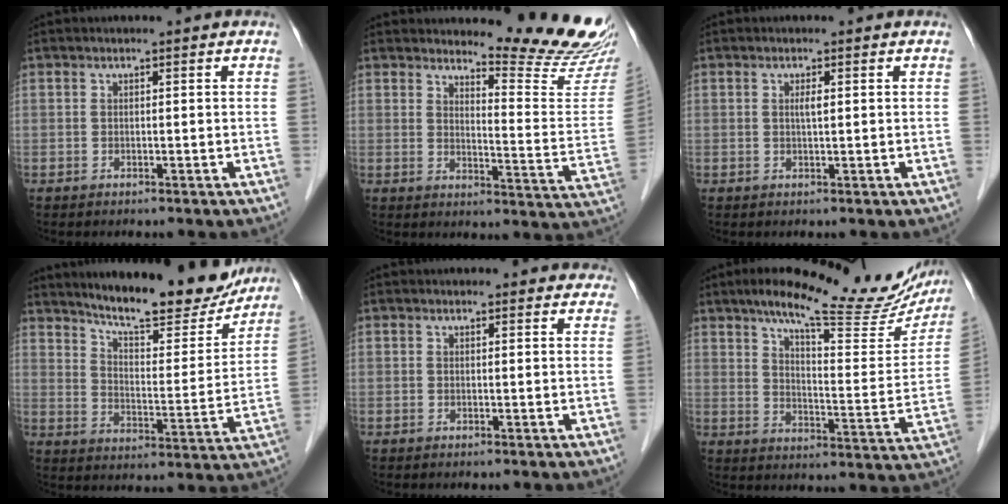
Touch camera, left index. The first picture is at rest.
{"total": 14.2, "force": [13.8, -1.0, 3.1], "torque": [-0.040, -0.121, 0.157]}
{"total": 1.1, "force": [0.4, 0.1, 1.1], "torque": [-0.024, 0.000, 0.006]}
{"total": 18.5, "force": [16.4, 3.3, 8.0], "torque": [-0.115, -0.026, 0.229]}
{"total": 3.9, "force": [3.6, 1.5, 0.4], "torque": [0.008, 0.002, 0.026]}
{"total": 23.4, "force": [18.1, 5.1, 13.9], "torque": [-0.189, 0.002, 0.235]}